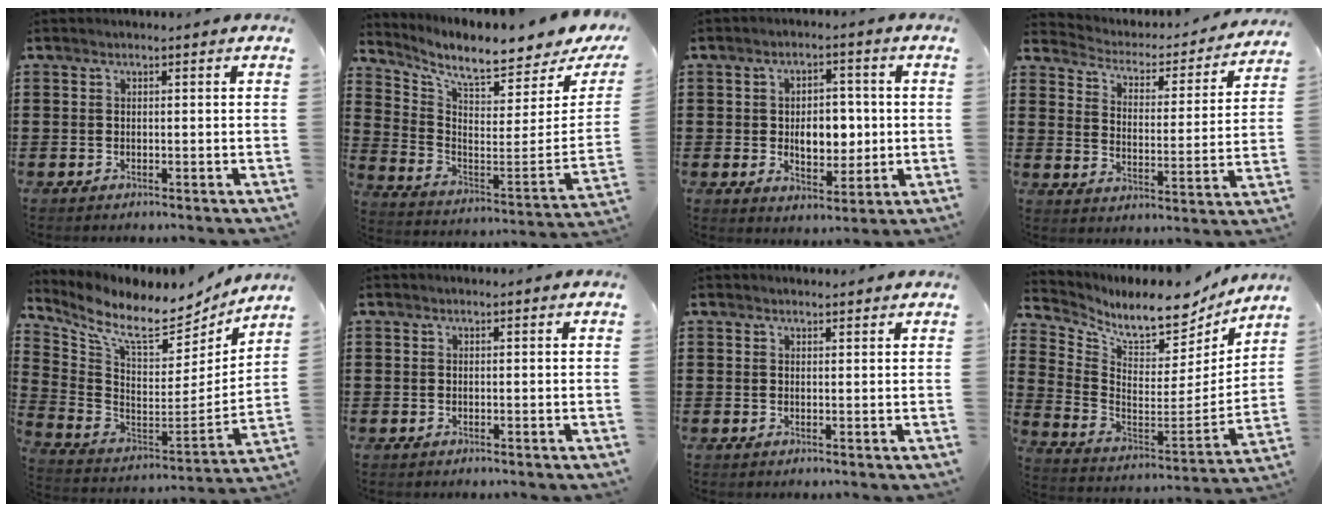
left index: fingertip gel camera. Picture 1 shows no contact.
{"total": 7.6, "force": [6.4, 0.3, 4.1], "torque": [-0.104, -0.067, 0.102]}
{"total": 6.6, "force": [0.1, 4.2, 5.1], "torque": [-0.079, 0.003, -0.005]}
{"total": 2.6, "force": [2.4, 0.8, 0.3], "torque": [-0.026, -0.025, 0.031]}
{"total": 9.3, "force": [7.7, 2.7, 4.6], "torque": [-0.118, -0.062, 0.130]}
{"total": 0.0}
{"total": 1.0, "force": [1.0, 0.2, 0.1], "torque": [-0.003, 0.001, 0.020]}
{"total": 7.9, "force": [7.1, 2.1, 2.8], "torque": [-0.077, -0.063, 0.118]}